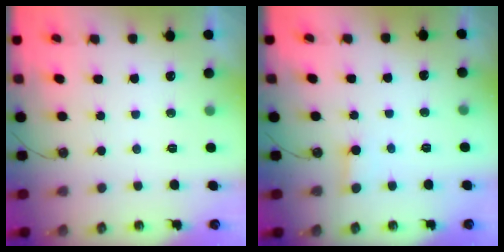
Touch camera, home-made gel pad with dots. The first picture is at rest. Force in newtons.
{"total": 2.7, "press": 2.7, "slide": 0.2}